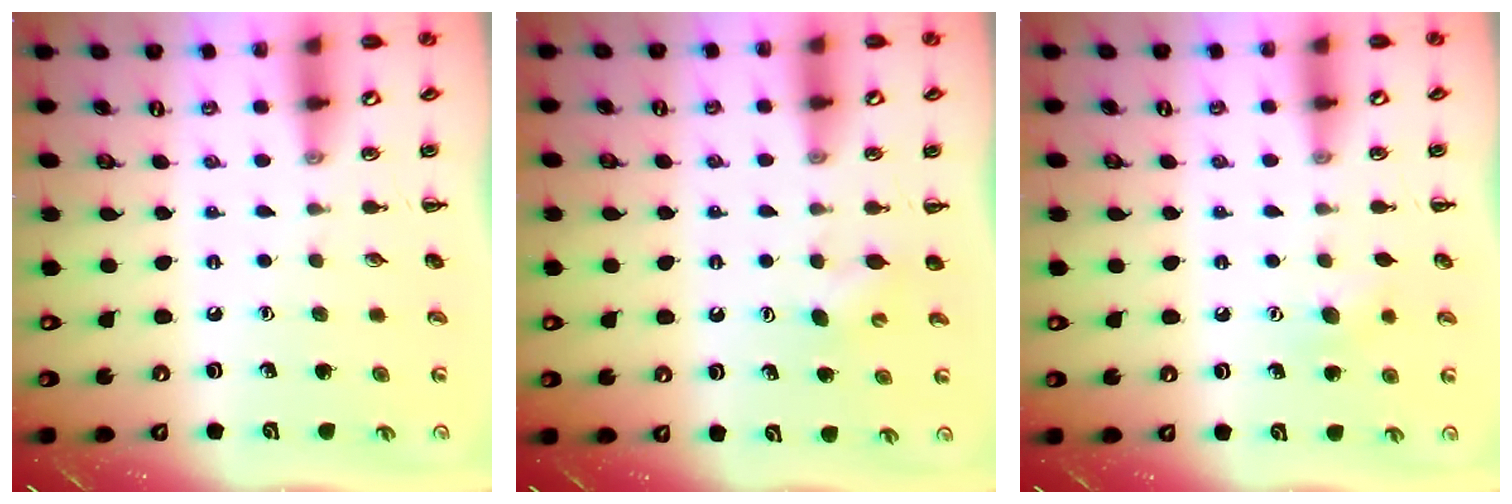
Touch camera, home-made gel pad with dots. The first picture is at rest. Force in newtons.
{"total": 2.9, "press": 2.9, "slide": 0.6}
{"total": 5.4, "press": 5.2, "slide": 1.2}